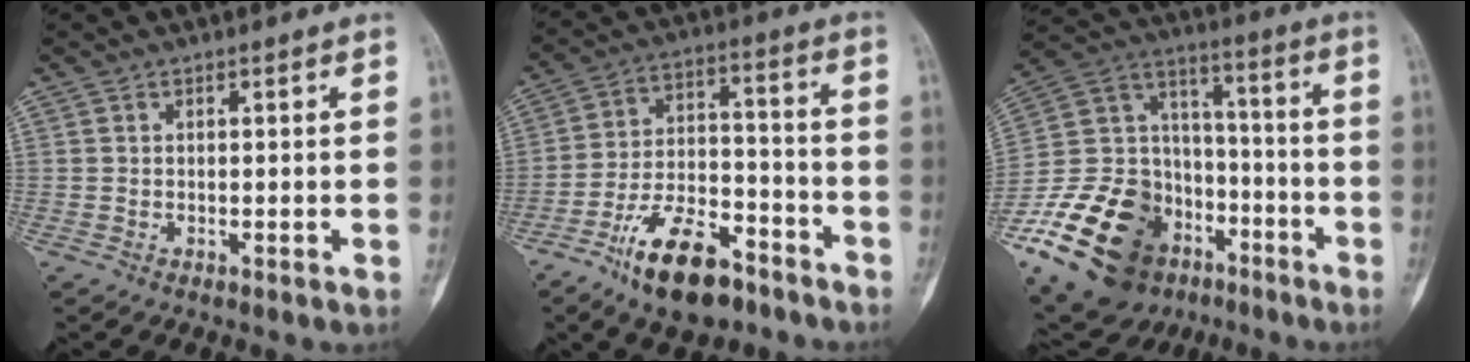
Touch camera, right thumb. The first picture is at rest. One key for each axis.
{"total": 15.7, "fx": -9.9, "fy": 7.1, "fz": 9.8, "tx": -0.156, "ty": 0.072, "tz": -0.172}
{"total": 28.0, "fx": -14.3, "fy": 19.1, "fz": 14.7, "tx": -0.295, "ty": 0.086, "tz": -0.237}